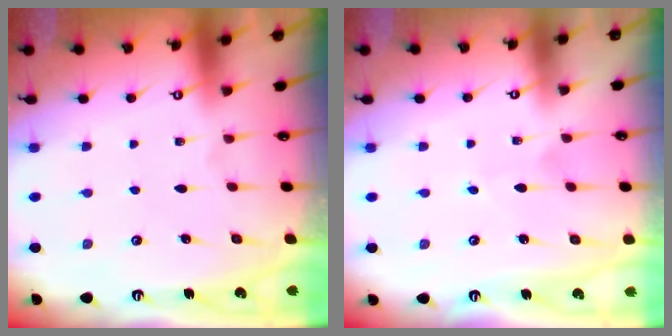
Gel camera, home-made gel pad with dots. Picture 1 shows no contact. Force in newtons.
{"total": 3.7, "press": 3.7, "slide": 0.3}